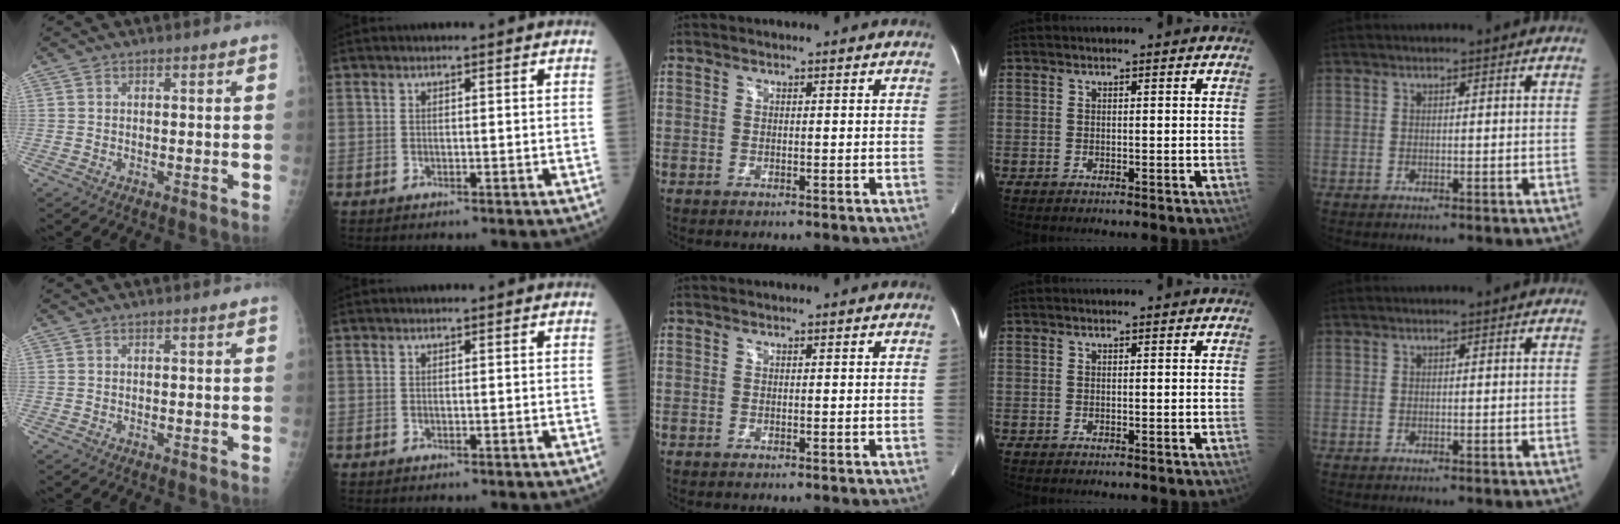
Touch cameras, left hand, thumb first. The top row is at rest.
{}